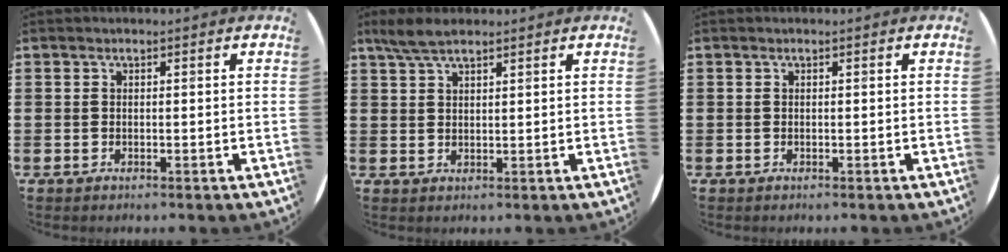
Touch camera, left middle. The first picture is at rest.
{"total": 3.8, "force": [3.0, 1.0, 2.1], "torque": [-0.047, 0.003, 0.055]}
{"total": 0.0}